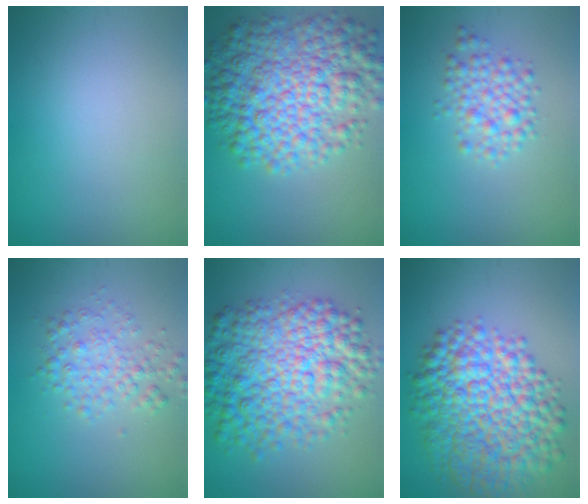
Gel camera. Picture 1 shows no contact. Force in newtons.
{"total": 9.7, "press": 9.7, "slide": 0.3}
{"total": 3.0, "press": 3.0, "slide": 0.1}
{"total": 2.9, "press": 2.9, "slide": 0.0}
{"total": 9.8, "press": 9.8, "slide": 0.1}
{"total": 11.6, "press": 11.6, "slide": 0.3}